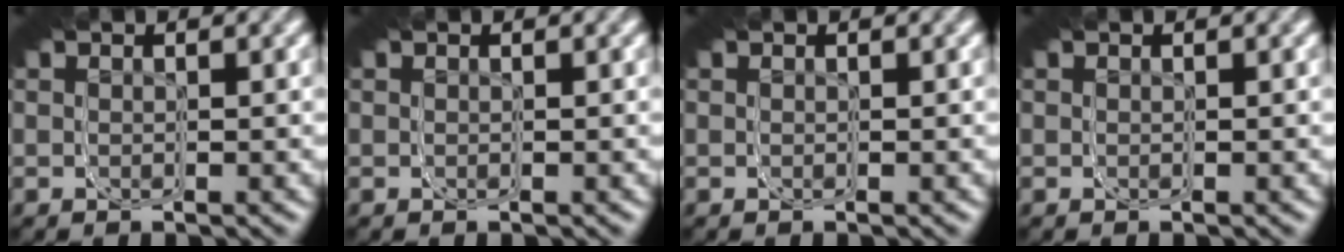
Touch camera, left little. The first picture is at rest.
{"total": 0.0}
{"total": 0.0}
{"total": 0.0}